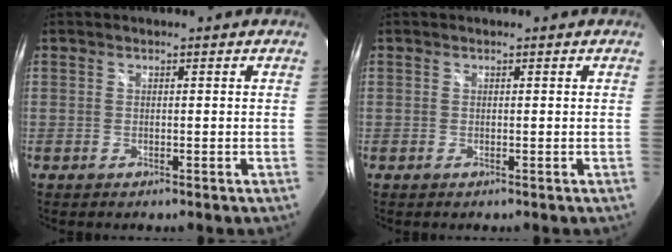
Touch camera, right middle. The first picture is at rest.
{"total": 0.0}